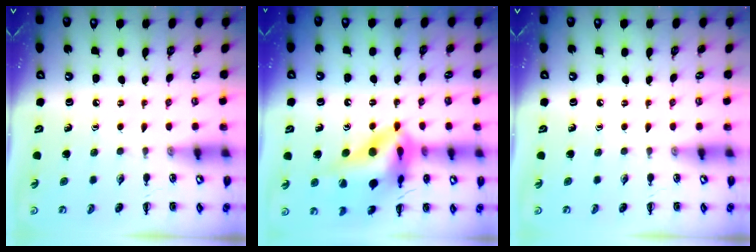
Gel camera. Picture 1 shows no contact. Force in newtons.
{"total": 17.9, "press": 17.5, "slide": 3.6}
{"total": 0.0}